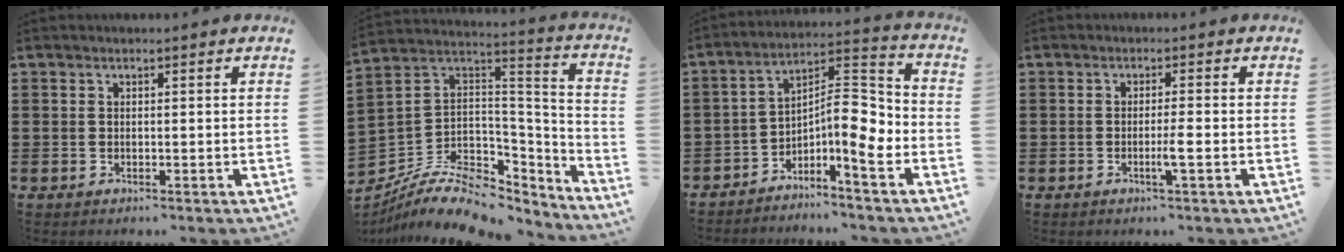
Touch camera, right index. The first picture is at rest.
{"total": 10.1, "force": [-6.9, 5.2, 5.2], "torque": [-0.112, 0.005, -0.125]}
{"total": 8.0, "force": [-2.9, 2.4, 7.0], "torque": [-0.103, -0.021, -0.062]}
{"total": 2.7, "force": [-1.0, -0.2, 2.5], "torque": [-0.048, -0.007, -0.022]}